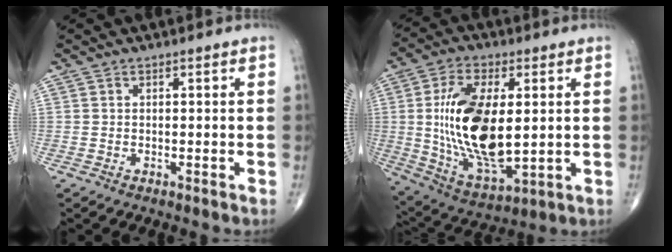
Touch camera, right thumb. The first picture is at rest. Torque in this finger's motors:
{"motor_torque": [1.23, 3.78, 2.05, 0.01, 0.23]}